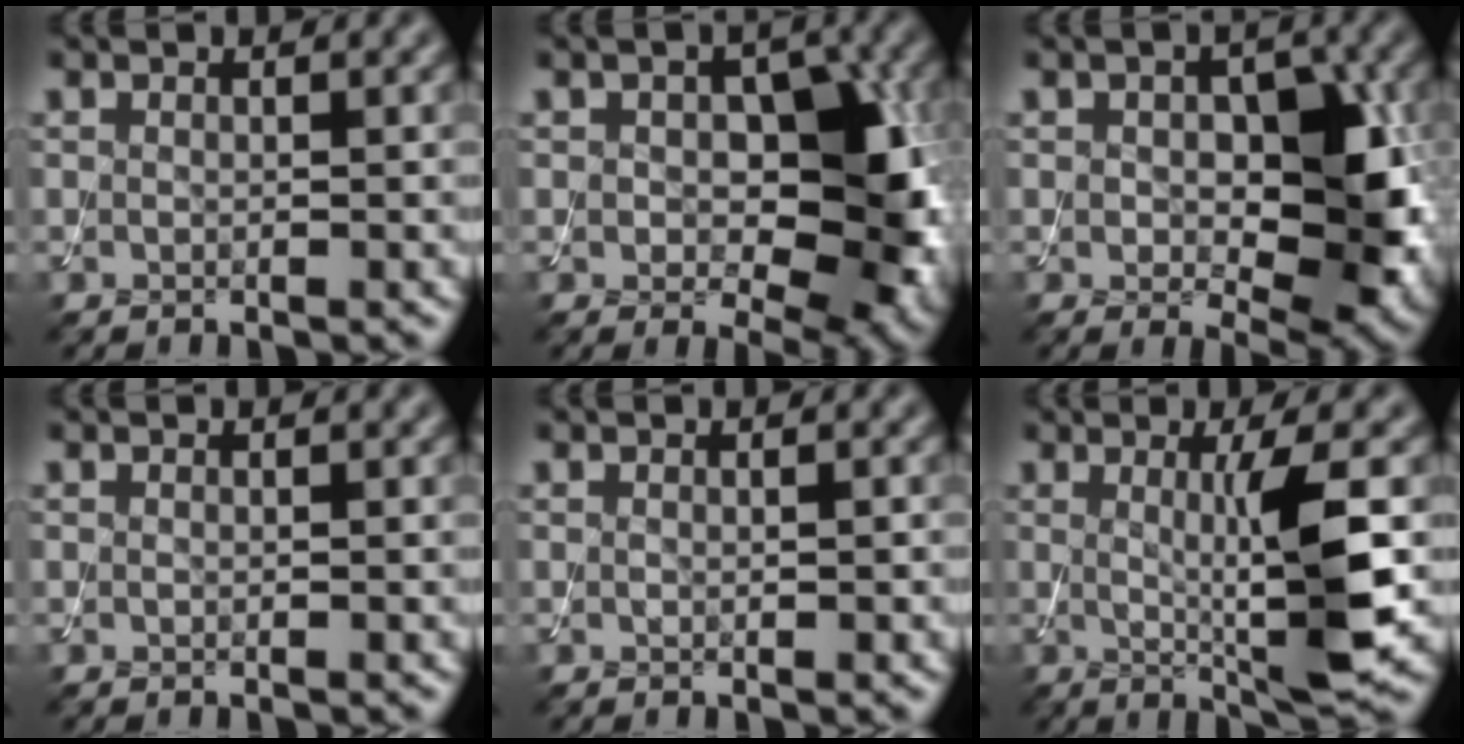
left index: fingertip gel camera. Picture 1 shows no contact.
{"total": 9.1, "force": [0.0, 5.4, 7.2], "torque": [-0.091, -0.007, 0.002]}
{"total": 8.2, "force": [-0.1, 4.6, 6.8], "torque": [-0.095, -0.006, 0.001]}
{"total": 0.0}
{"total": 0.7, "force": [0.0, 0.3, 0.6], "torque": [-0.010, -0.001, 0.001]}
{"total": 6.6, "force": [0.2, 0.9, 6.6], "torque": [-0.106, -0.009, 0.008]}